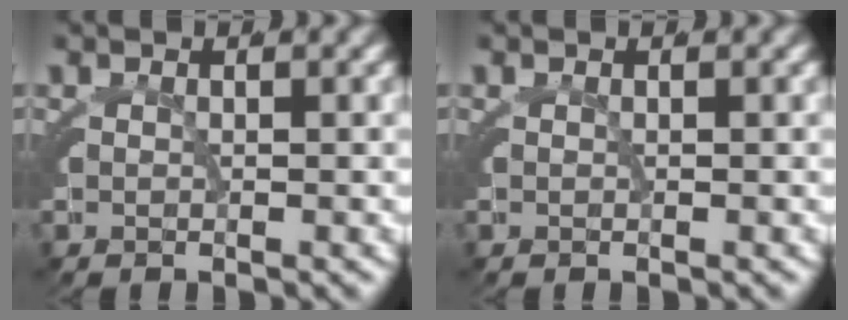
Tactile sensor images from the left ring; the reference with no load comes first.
{"total": 0.0}